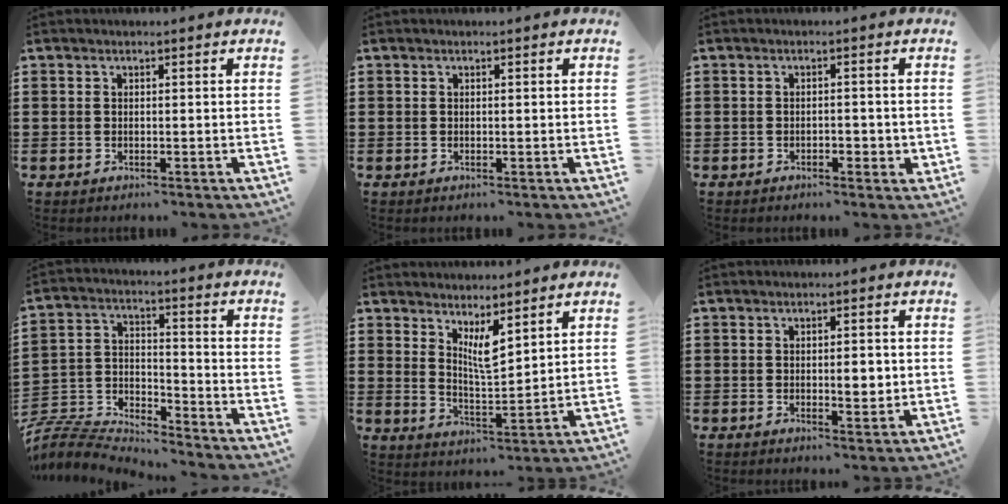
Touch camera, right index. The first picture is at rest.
{"total": 0.0}
{"total": 1.8, "force": [-0.9, 0.8, 1.4], "torque": [-0.025, 0.002, -0.019]}
{"total": 6.3, "force": [-6.2, 0.9, 0.3], "torque": [-0.030, -0.005, -0.133]}
{"total": 5.1, "force": [3.5, 1.1, 3.5], "torque": [-0.069, -0.012, 0.060]}
{"total": 3.0, "force": [0.0, 1.2, 2.8], "torque": [-0.036, -0.005, -0.005]}